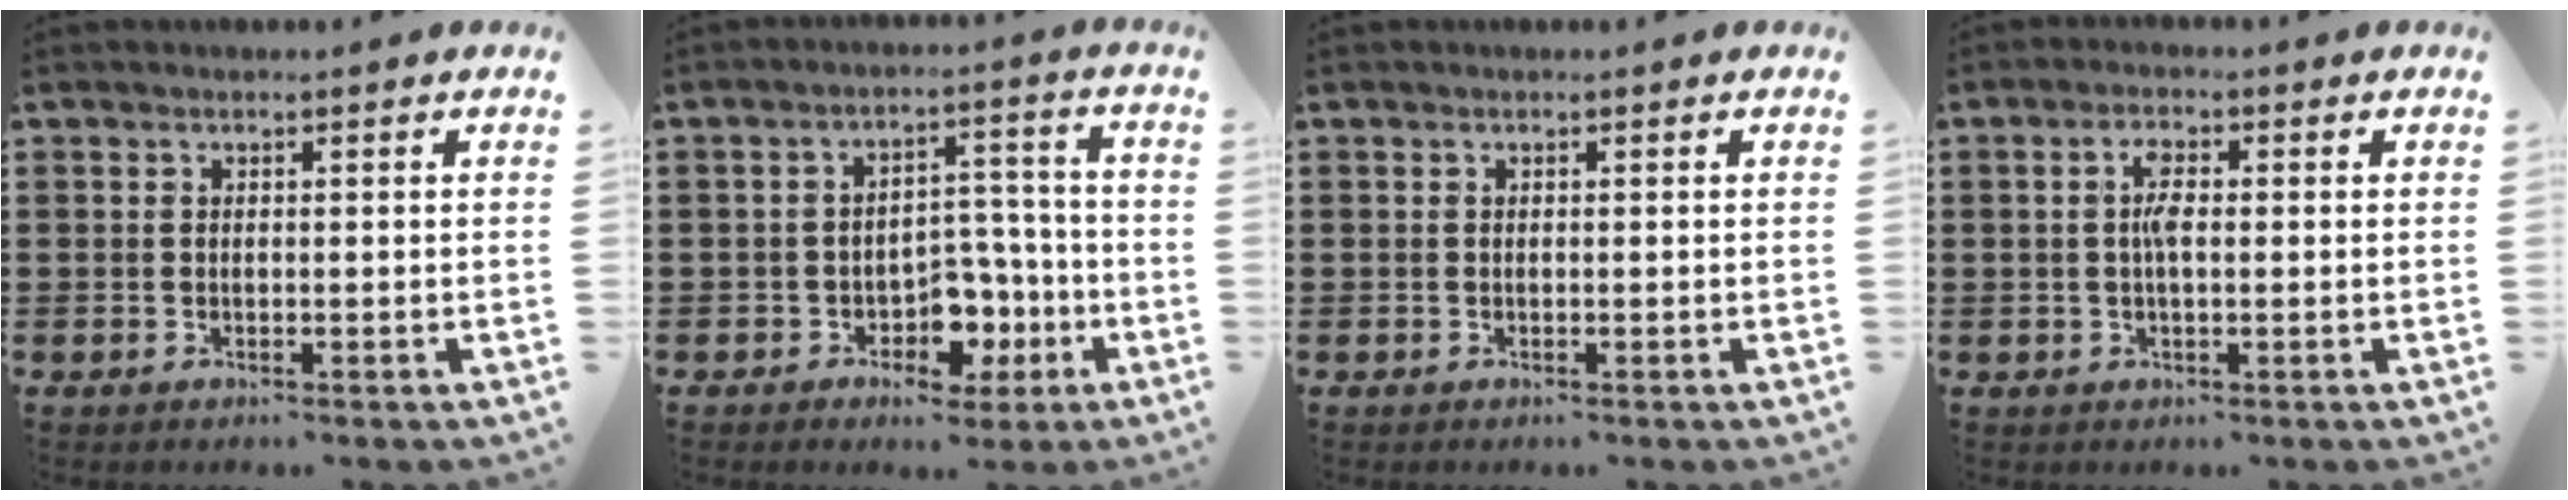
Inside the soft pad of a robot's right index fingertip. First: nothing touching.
{"total": 6.4, "force": [-2.8, 4.7, 3.2], "torque": [-0.049, 0.019, -0.048]}
{"total": 0.0}
{"total": 3.2, "force": [0.2, 1.1, 3.0], "torque": [-0.060, 0.004, 0.001]}